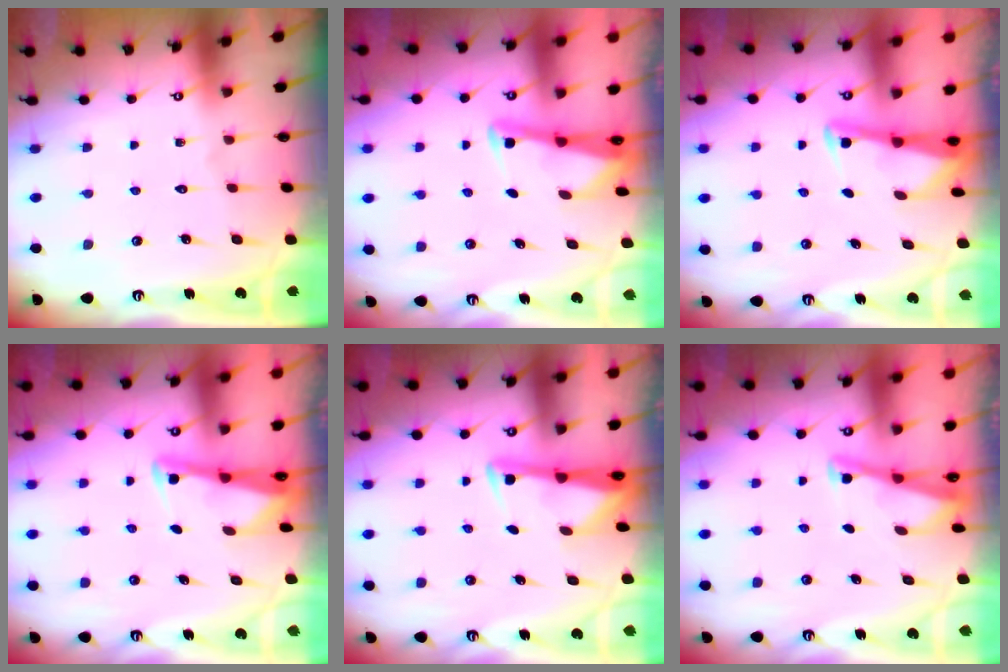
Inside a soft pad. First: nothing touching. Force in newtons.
{"total": 2.8, "press": 2.8, "slide": 0.2}
{"total": 3.3, "press": 3.3, "slide": 0.3}
{"total": 2.7, "press": 2.7, "slide": 0.2}
{"total": 3.1, "press": 3.1, "slide": 0.5}
{"total": 2.9, "press": 2.9, "slide": 0.2}